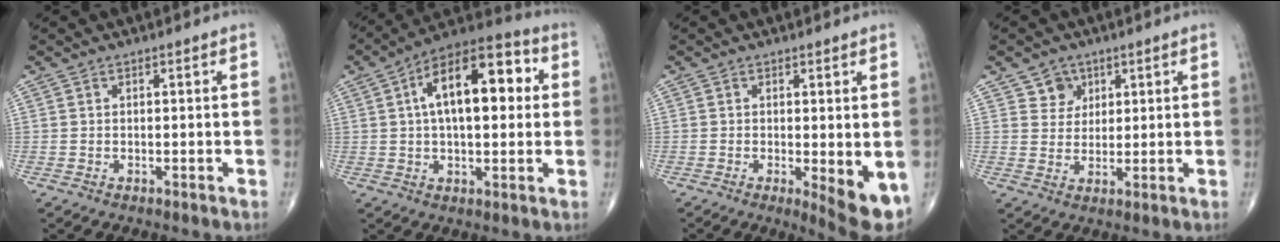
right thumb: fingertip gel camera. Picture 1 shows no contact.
{"total": 17.7, "force": [3.4, 8.5, 15.1], "torque": [-0.212, 0.030, 0.043]}
{"total": 7.3, "force": [-1.3, 2.0, 6.9], "torque": [-0.091, -0.020, -0.015]}
{"total": 4.4, "force": [2.4, 3.6, 0.6], "torque": [0.015, -0.014, 0.042]}